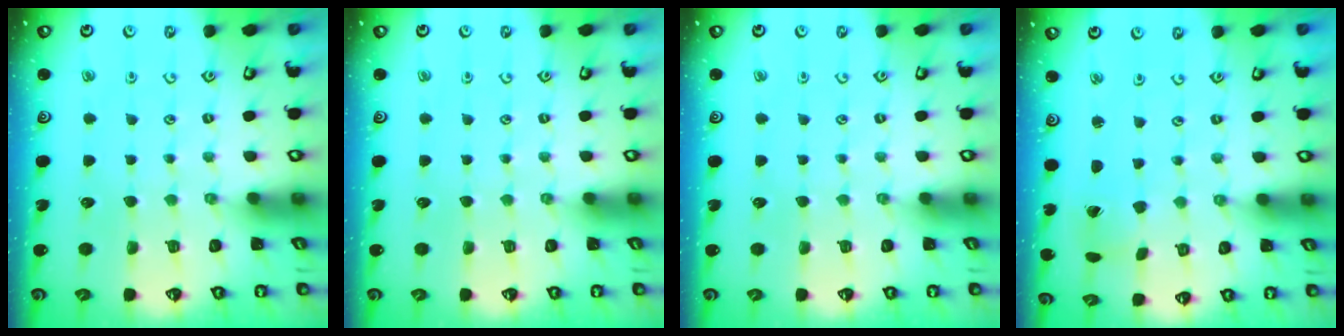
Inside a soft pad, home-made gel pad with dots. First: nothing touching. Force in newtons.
{"total": 0.0}
{"total": 0.0}
{"total": 1.7, "press": 1.7, "slide": 0.1}